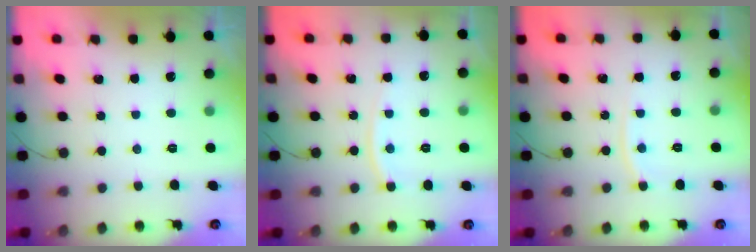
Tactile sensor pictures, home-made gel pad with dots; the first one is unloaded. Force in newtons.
{"total": 6.2, "press": 6.2, "slide": 0.8}
{"total": 4.5, "press": 4.5, "slide": 0.6}